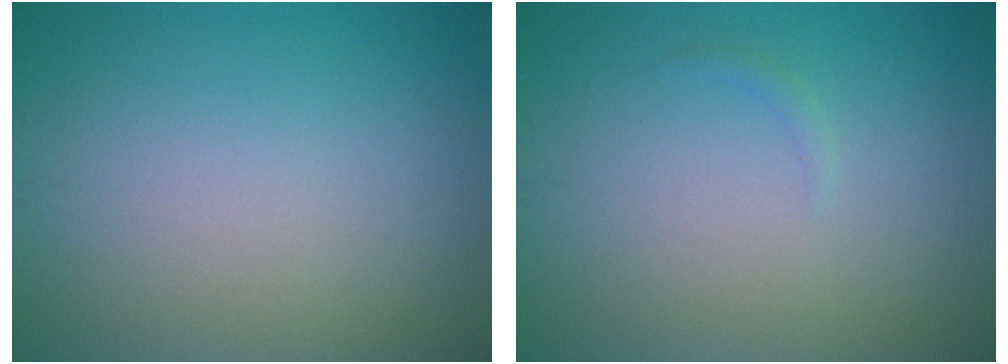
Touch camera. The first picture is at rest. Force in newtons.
{"total": 0.5, "press": 0.5, "slide": 0.1}